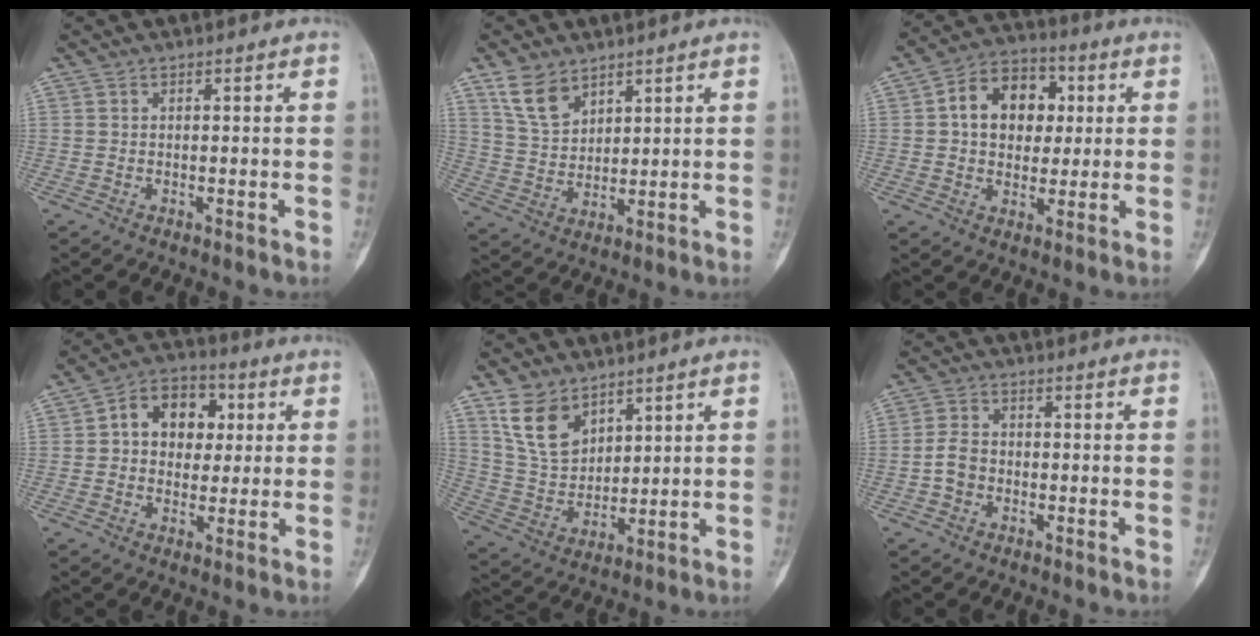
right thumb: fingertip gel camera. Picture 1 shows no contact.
{"total": 7.6, "force": [5.1, 4.6, 3.3], "torque": [-0.042, -0.025, 0.108]}
{"total": 13.1, "force": [2.4, 9.8, 8.4], "torque": [-0.091, 0.013, 0.032]}
{"total": 11.5, "force": [2.2, 8.7, 7.2], "torque": [-0.066, 0.015, 0.028]}
{"total": 10.7, "force": [6.5, 6.8, 5.1], "torque": [-0.073, -0.032, 0.141]}
{"total": 4.1, "force": [-1.2, 3.3, 2.2], "torque": [-0.034, 0.016, -0.028]}